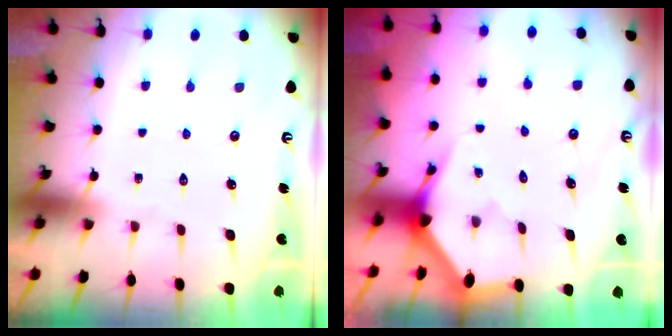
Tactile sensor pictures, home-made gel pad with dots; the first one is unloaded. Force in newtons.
{"total": 3.3, "press": 3.3, "slide": 0.1}